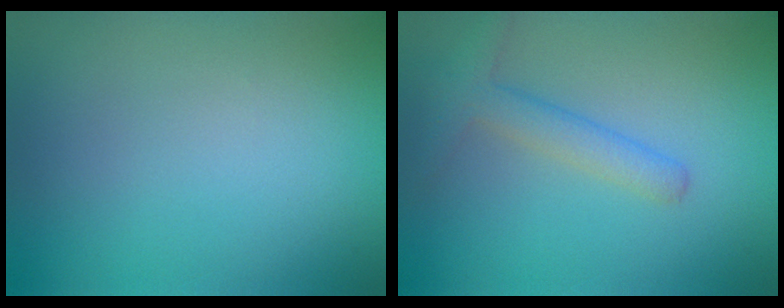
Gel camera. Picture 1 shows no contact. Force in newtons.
{"total": 2.7, "press": 2.7, "slide": 0.1}